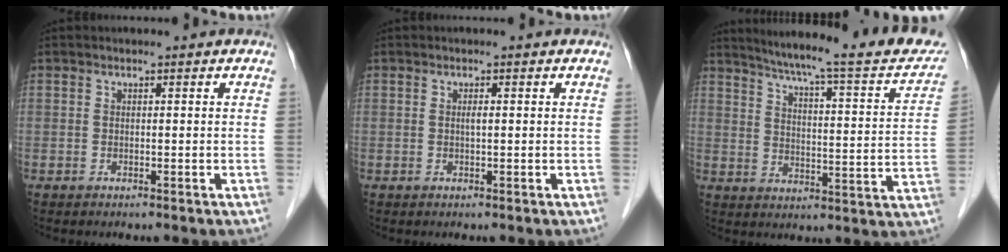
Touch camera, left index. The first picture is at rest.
{"total": 0.7, "force": [-0.2, 0.0, 0.6], "torque": [-0.013, -0.005, -0.005]}
{"total": 22.7, "force": [19.5, 2.0, 11.4], "torque": [-0.164, -0.031, 0.247]}